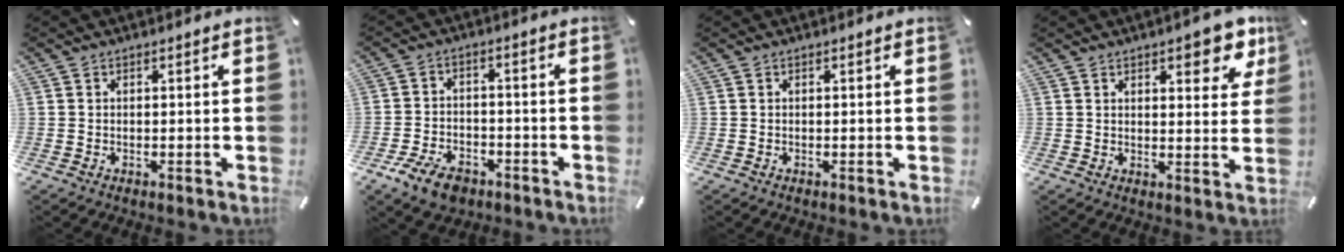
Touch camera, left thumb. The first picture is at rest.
{"total": 7.5, "force": [-4.5, 4.5, 4.0], "torque": [-0.083, 0.022, -0.084]}
{"total": 0.0}
{"total": 8.5, "force": [5.4, 3.5, 5.5], "torque": [-0.062, -0.029, 0.088]}